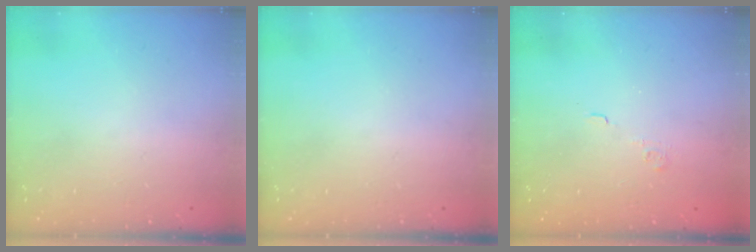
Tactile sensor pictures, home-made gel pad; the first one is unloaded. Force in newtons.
{"total": 0.0}
{"total": 3.6, "press": 3.5, "slide": 0.9}